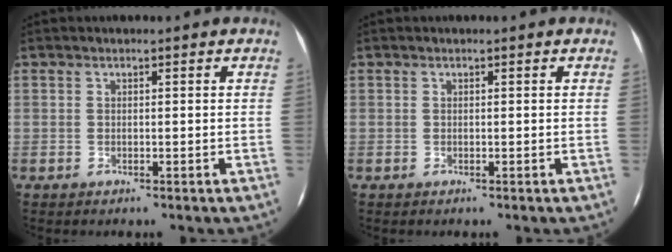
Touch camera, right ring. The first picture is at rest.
{"total": 0.0}